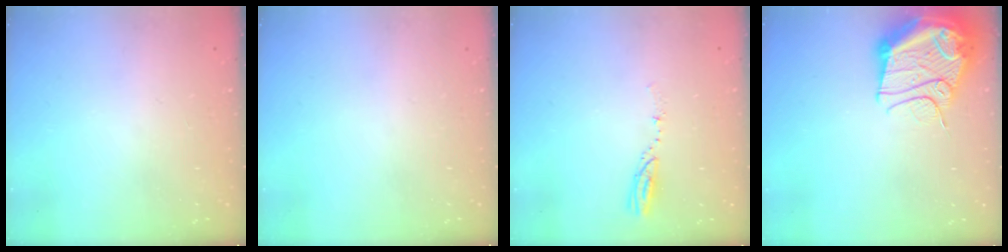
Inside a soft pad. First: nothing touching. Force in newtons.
{"total": 0.0}
{"total": 3.9, "press": 3.9, "slide": 0.4}
{"total": 17.5, "press": 17.4, "slide": 1.9}